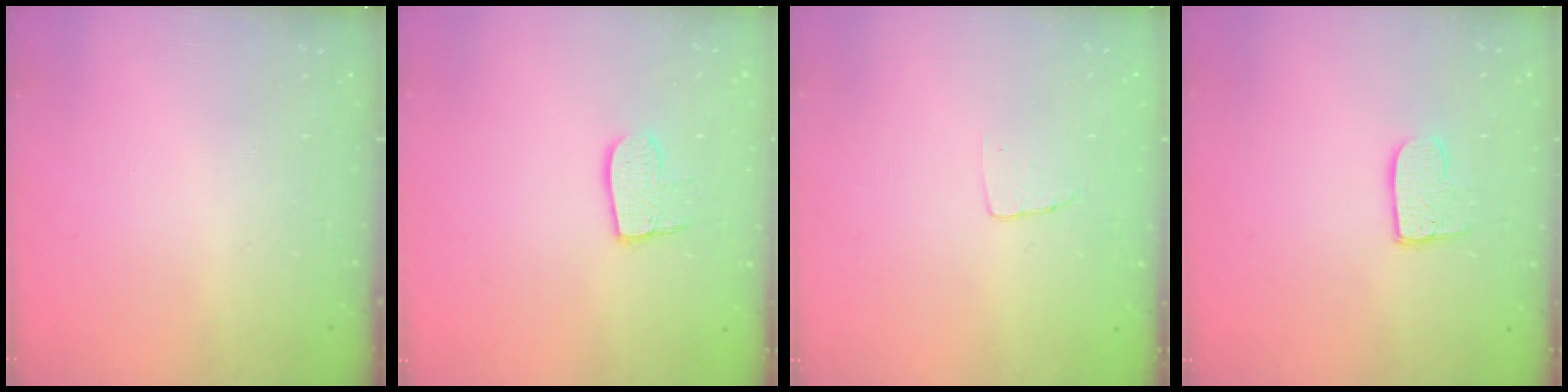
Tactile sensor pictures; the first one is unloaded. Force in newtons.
{"total": 8.7, "press": 8.6, "slide": 0.7}
{"total": 2.9, "press": 2.9, "slide": 0.1}
{"total": 7.8, "press": 7.8, "slide": 0.5}